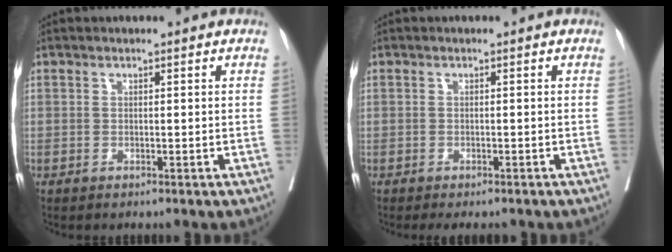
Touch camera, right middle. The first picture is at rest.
{"total": 4.1, "force": [-3.5, 1.5, 1.6], "torque": [-0.009, -0.006, -0.045]}